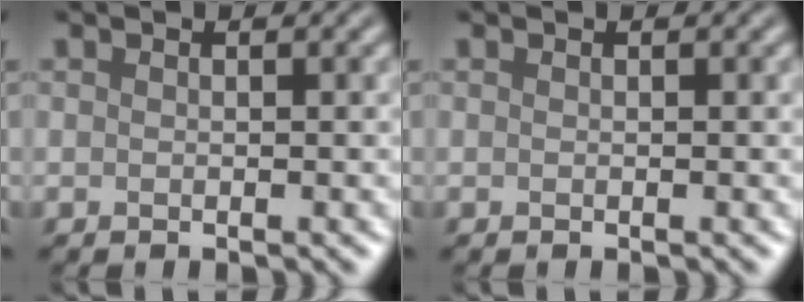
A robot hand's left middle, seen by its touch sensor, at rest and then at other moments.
{"total": 0.0}